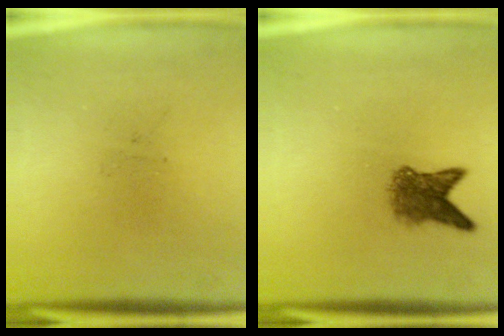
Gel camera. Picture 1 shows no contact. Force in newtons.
{"total": 4.2}